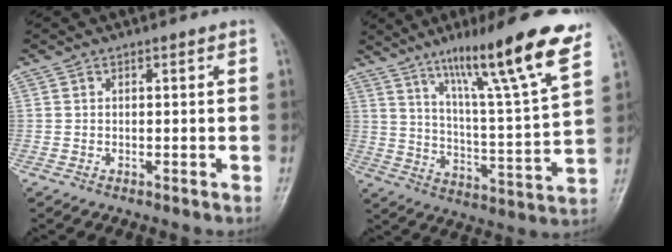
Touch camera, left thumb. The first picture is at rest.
{"total": 20.1, "force": [12.7, 1.5, 15.4], "torque": [-0.222, -0.058, 0.201]}